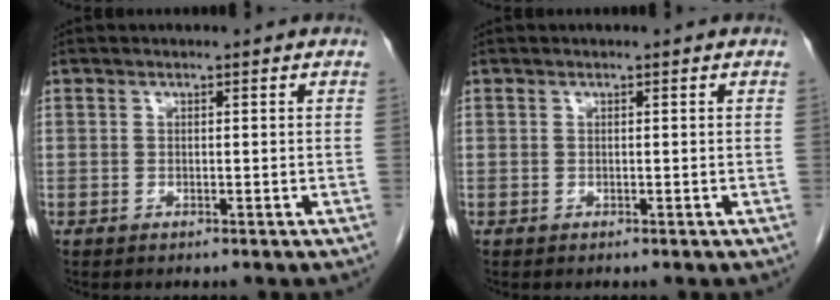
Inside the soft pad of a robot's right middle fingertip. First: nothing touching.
{"total": 0.0}